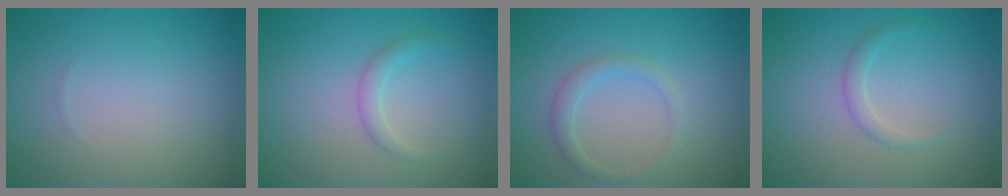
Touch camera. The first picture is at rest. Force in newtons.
{"total": 0.9, "press": 0.9, "slide": 0.0}
{"total": 1.7, "press": 1.7, "slide": 0.1}
{"total": 1.2, "press": 1.2, "slide": 0.0}